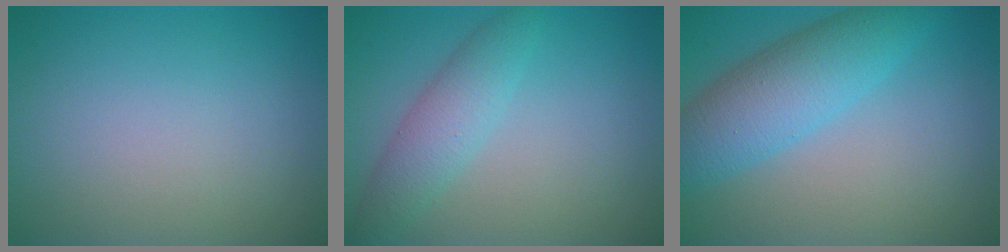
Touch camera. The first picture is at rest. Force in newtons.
{"total": 3.3, "press": 3.3, "slide": 0.1}
{"total": 6.1, "press": 6.1, "slide": 0.1}